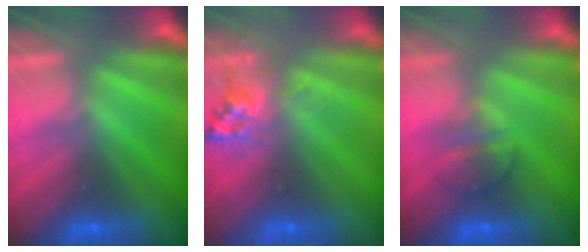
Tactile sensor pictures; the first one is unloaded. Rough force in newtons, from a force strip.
{"total": 2.6}
{"total": 2.4}